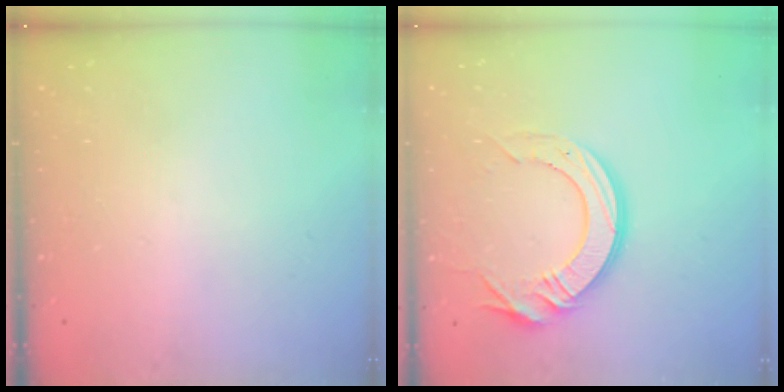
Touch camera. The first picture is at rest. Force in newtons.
{"total": 14.2, "press": 14.1, "slide": 1.5}